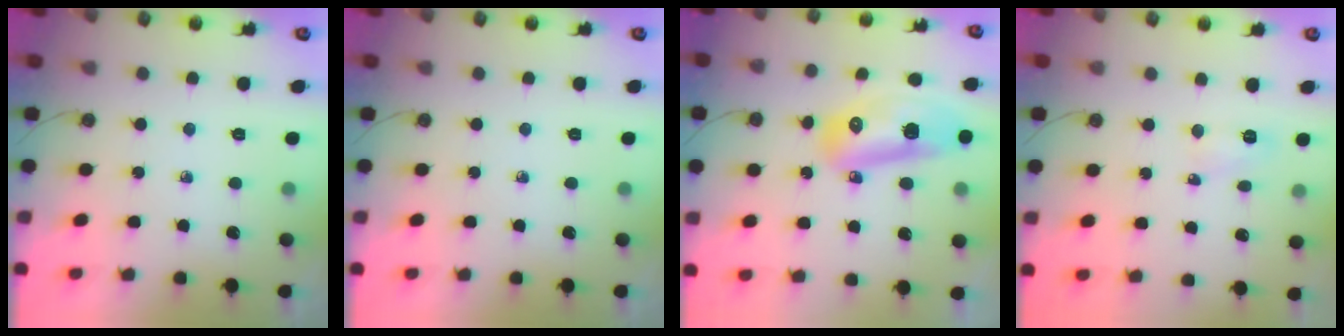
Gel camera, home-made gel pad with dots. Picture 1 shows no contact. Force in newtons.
{"total": 0.0}
{"total": 14.0, "press": 13.8, "slide": 1.9}
{"total": 3.5, "press": 3.4, "slide": 0.4}